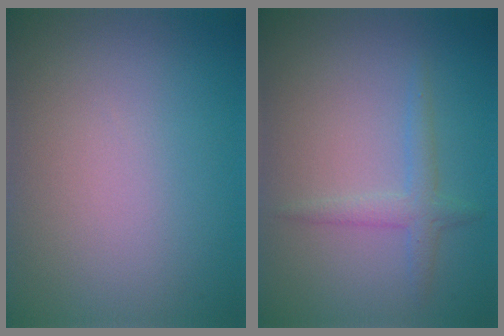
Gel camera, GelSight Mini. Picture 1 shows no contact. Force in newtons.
{"total": 1.8, "press": 1.7, "slide": 0.1}